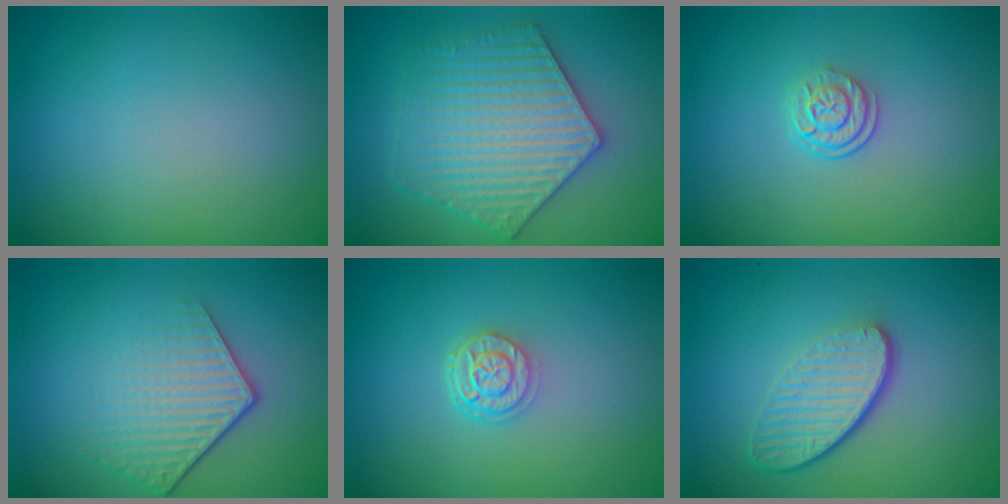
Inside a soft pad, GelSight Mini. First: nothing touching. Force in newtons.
{"total": 6.1, "press": 6.1, "slide": 0.8}
{"total": 2.4, "press": 1.8, "slide": 1.6}
{"total": 4.2, "press": 2.9, "slide": 3.0}
{"total": 2.5, "press": 2.0, "slide": 1.5}
{"total": 4.6, "press": 3.1, "slide": 3.3}